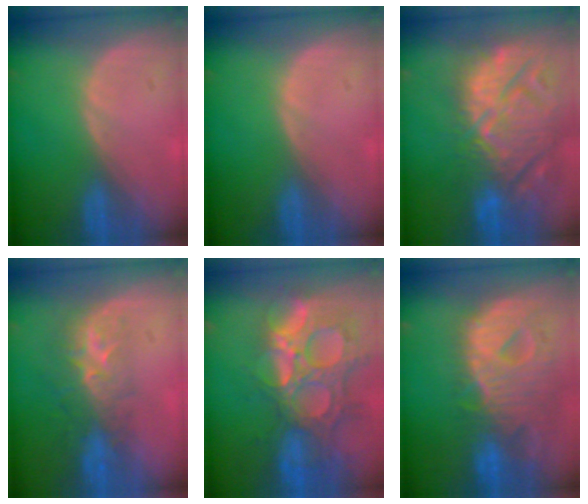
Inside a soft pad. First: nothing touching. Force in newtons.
{"total": 0.0}
{"total": 15.4, "press": 13.2, "slide": 8.0}
{"total": 8.8, "press": 7.2, "slide": 5.1}
{"total": 14.7, "press": 12.2, "slide": 8.1}
{"total": 12.8, "press": 10.8, "slide": 6.8}